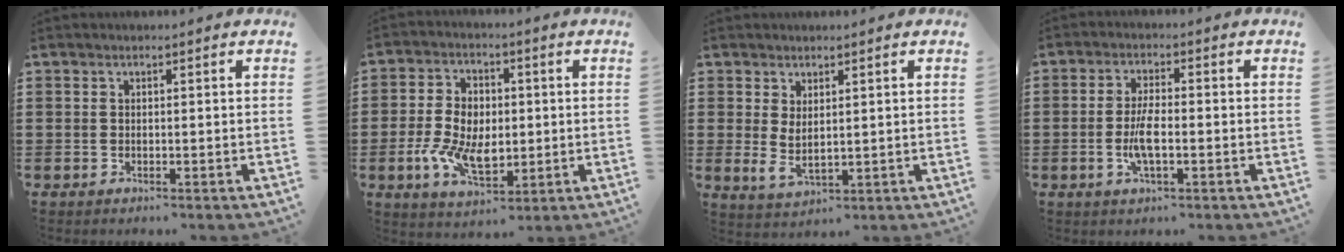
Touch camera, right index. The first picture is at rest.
{"total": 8.7, "force": [-1.3, 5.5, 6.6], "torque": [-0.146, 0.012, -0.025]}
{"total": 3.2, "force": [1.3, 1.4, 2.6], "torque": [-0.060, -0.001, 0.023]}
{"total": 5.0, "force": [-1.2, 1.5, 4.6], "torque": [-0.098, -0.002, -0.027]}